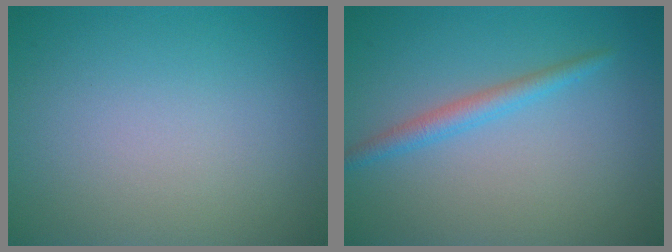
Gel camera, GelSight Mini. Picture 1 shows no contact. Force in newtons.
{"total": 2.0, "press": 2.0, "slide": 0.1}